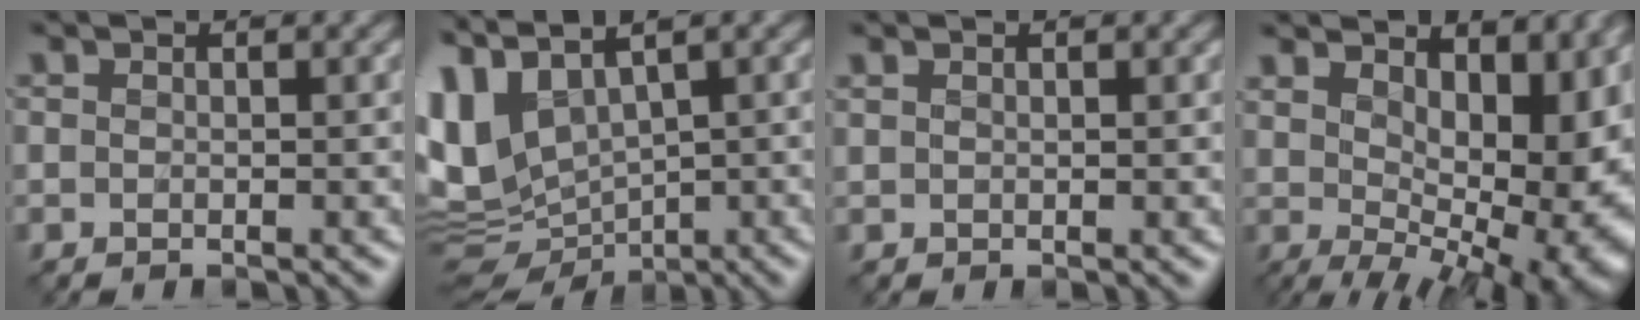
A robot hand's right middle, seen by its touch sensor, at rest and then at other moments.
{"total": 7.8, "force": [0.7, 4.8, 6.2], "torque": [-0.150, -0.009, 0.031]}
{"total": 0.6, "force": [0.5, -0.1, -0.1], "torque": [-0.003, 0.001, 0.013]}
{"total": 15.9, "force": [3.1, 7.7, 13.5], "torque": [-0.159, 0.008, 0.078]}